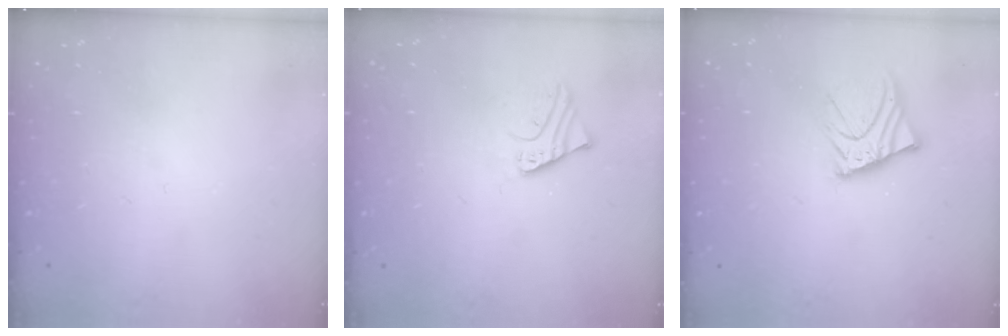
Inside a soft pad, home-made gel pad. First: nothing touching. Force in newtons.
{"total": 1.8, "press": 1.8, "slide": 0.1}
{"total": 9.0, "press": 9.0, "slide": 1.1}